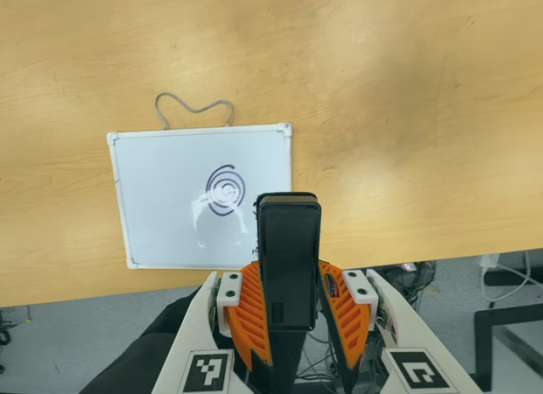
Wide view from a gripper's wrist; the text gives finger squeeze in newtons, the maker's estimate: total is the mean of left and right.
{"total": 5.0, "left": 3.6, "right": 6.5}